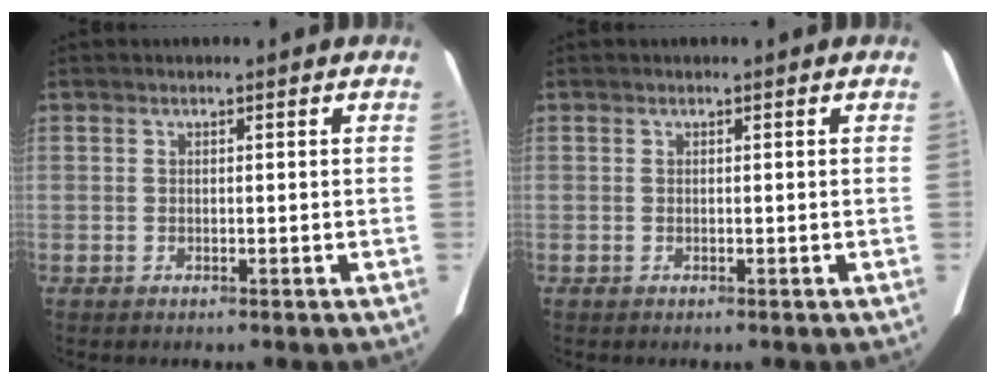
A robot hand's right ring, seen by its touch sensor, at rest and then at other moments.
{"total": 0.0}